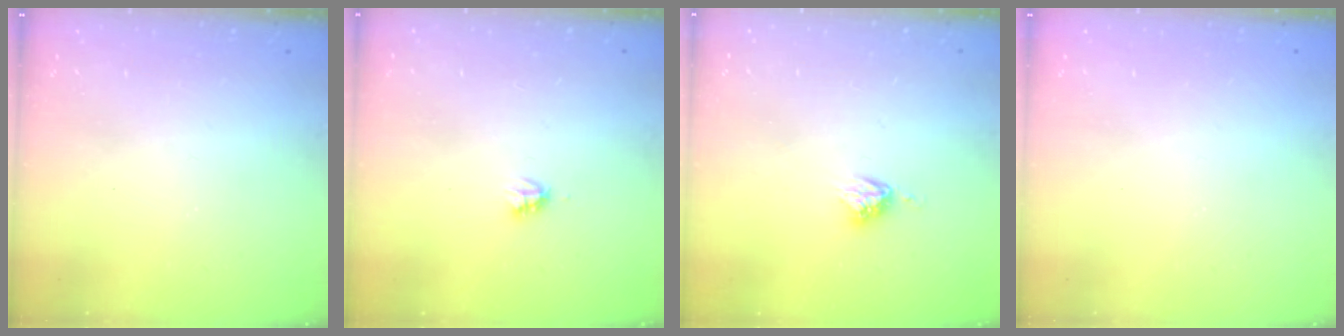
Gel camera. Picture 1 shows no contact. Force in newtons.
{"total": 2.7, "press": 2.7, "slide": 0.2}
{"total": 4.9, "press": 4.8, "slide": 0.4}
{"total": 0.0}